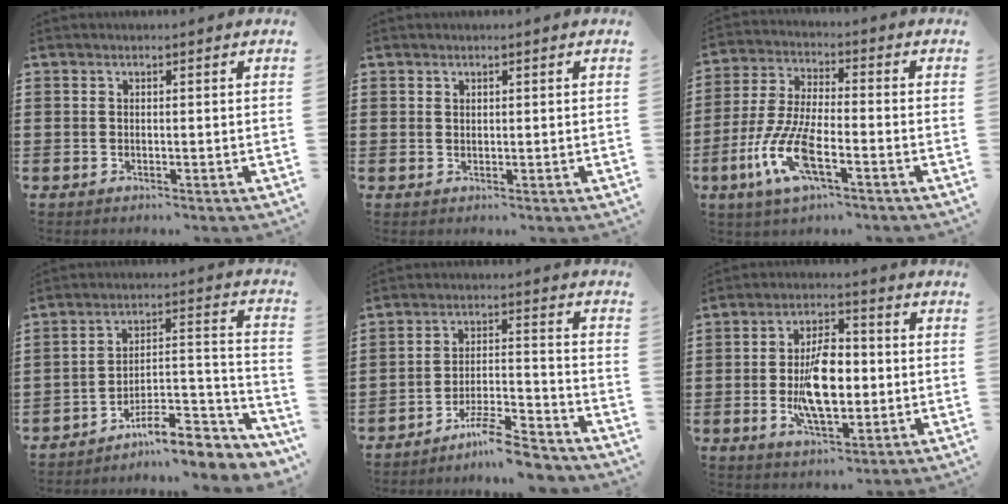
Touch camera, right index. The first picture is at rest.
{"total": 0.8, "force": [0.6, 0.5, 0.2], "torque": [-0.005, 0.002, 0.012]}
{"total": 10.3, "force": [-4.5, 3.2, 8.6], "torque": [-0.214, -0.015, -0.090]}
{"total": 9.3, "force": [-7.6, 2.8, 4.6], "torque": [-0.058, 0.029, -0.138]}
{"total": 7.7, "force": [-6.7, 0.7, 3.6], "torque": [-0.061, 0.012, -0.125]}
{"total": 10.3, "force": [-1.1, 5.0, 9.0], "torque": [-0.173, -0.004, -0.026]}